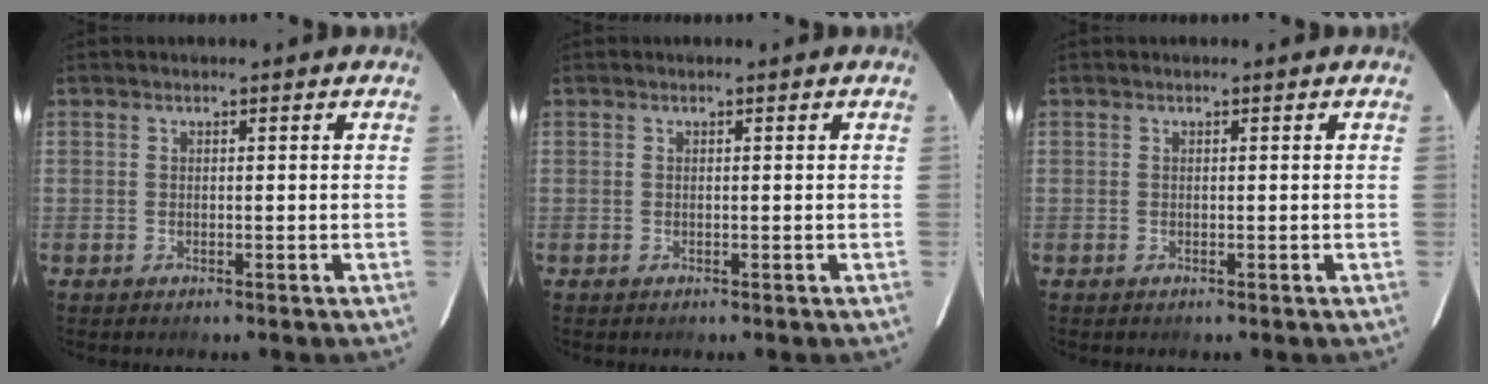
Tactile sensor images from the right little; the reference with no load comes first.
{"total": 0.0}
{"total": 0.0}